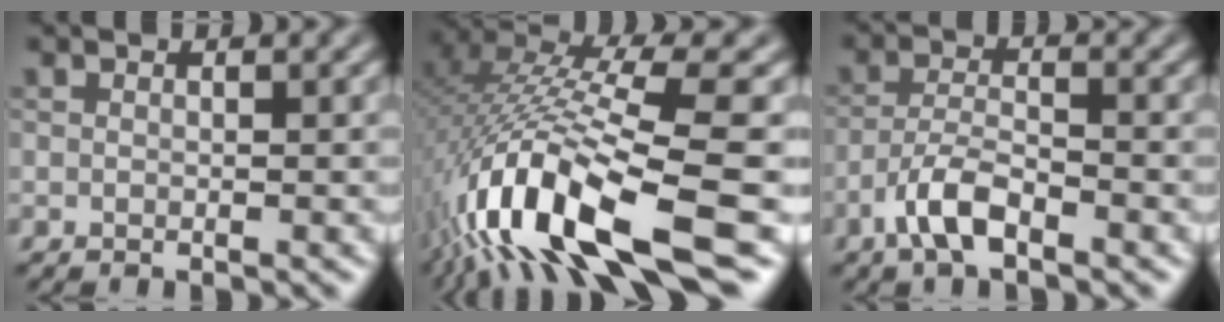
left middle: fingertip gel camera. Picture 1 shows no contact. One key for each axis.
{"total": 14.6, "fx": -5.0, "fy": 3.6, "fz": 13.2, "tx": -0.276, "ty": 0.008, "tz": -0.076}
{"total": 3.7, "fx": -2.3, "fy": 1.1, "fz": 2.6, "tx": -0.056, "ty": 0.006, "tz": -0.053}